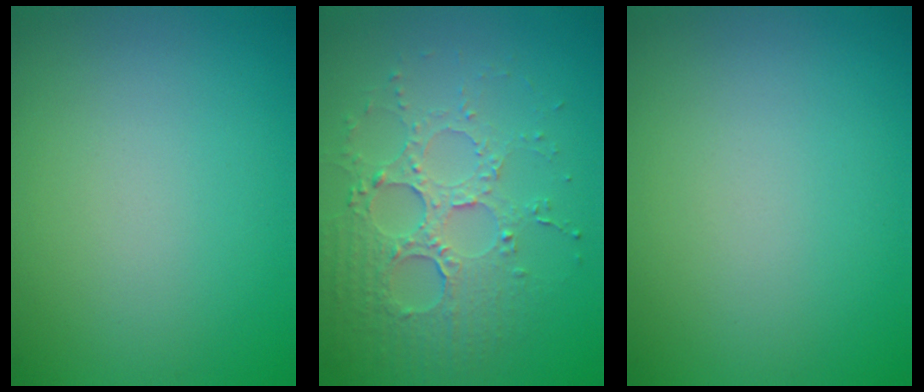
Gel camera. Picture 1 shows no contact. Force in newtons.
{"total": 3.9, "press": 3.6, "slide": 1.4}
{"total": 0.0}